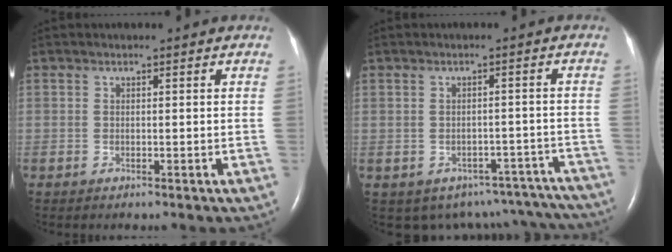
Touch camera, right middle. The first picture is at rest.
{"total": 14.0, "force": [-12.3, 6.2, 2.3], "torque": [-0.025, 0.037, -0.127]}